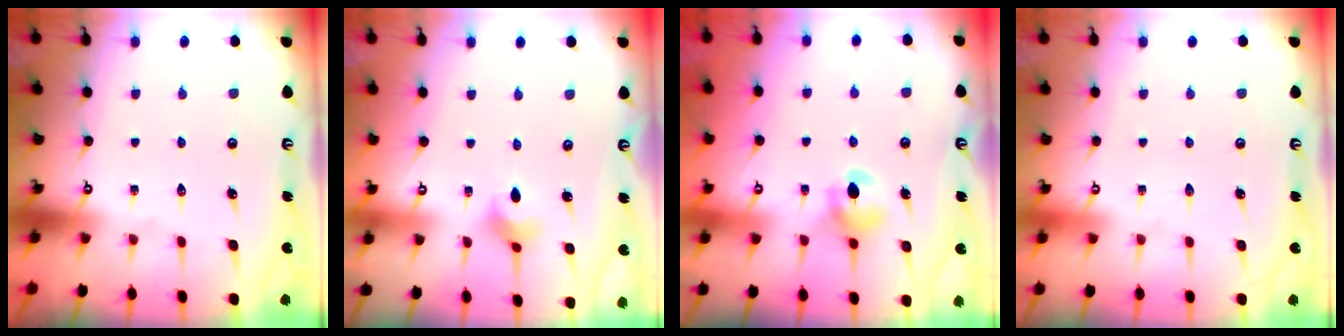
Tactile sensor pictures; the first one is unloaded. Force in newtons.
{"total": 3.1, "press": 3.0, "slide": 0.7}
{"total": 6.6, "press": 6.5, "slide": 0.6}
{"total": 0.0}